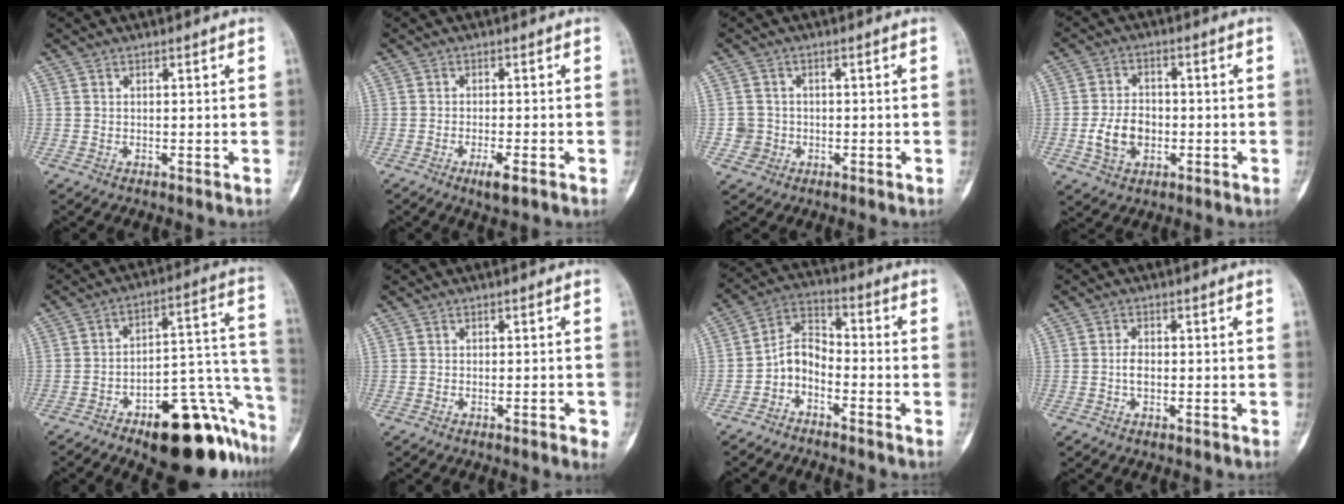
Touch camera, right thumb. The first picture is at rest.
{"total": 3.5, "force": [-1.9, 0.9, 2.9], "torque": [-0.050, 0.000, -0.032]}
{"total": 2.9, "force": [-0.7, 2.8, 0.0], "torque": [0.017, 0.009, -0.015]}
{"total": 7.6, "force": [-1.7, 5.5, 5.0], "torque": [-0.078, 0.015, -0.029]}
{"total": 23.9, "force": [-12.9, 9.6, 17.7], "torque": [-0.150, 0.104, -0.180]}
{"total": 2.2, "force": [-1.0, 0.5, 1.8], "torque": [-0.027, 0.002, -0.012]}
{"total": 6.7, "force": [-3.4, 4.0, 4.1], "torque": [-0.070, 0.052, -0.079]}
{"total": 2.4, "force": [-0.5, 1.4, 1.9], "torque": [-0.035, 0.004, -0.013]}